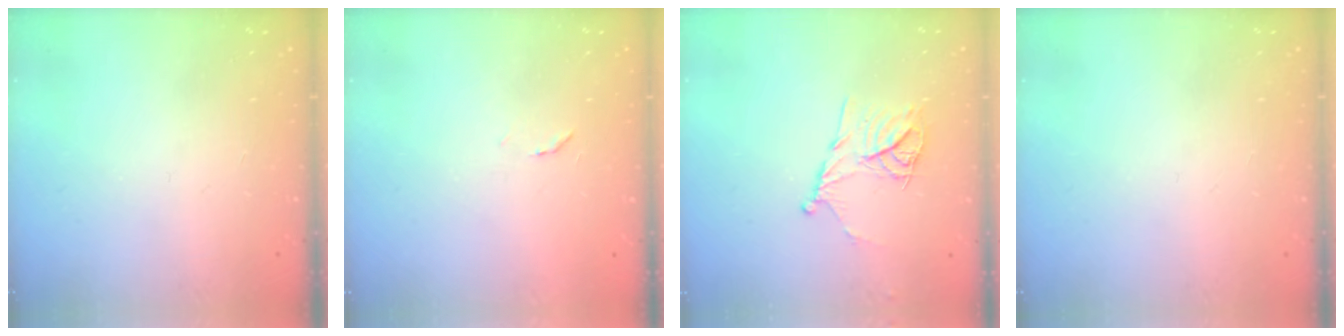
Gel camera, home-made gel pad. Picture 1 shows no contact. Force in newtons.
{"total": 5.9, "press": 5.9, "slide": 0.4}
{"total": 11.8, "press": 11.8, "slide": 0.9}
{"total": 0.0}